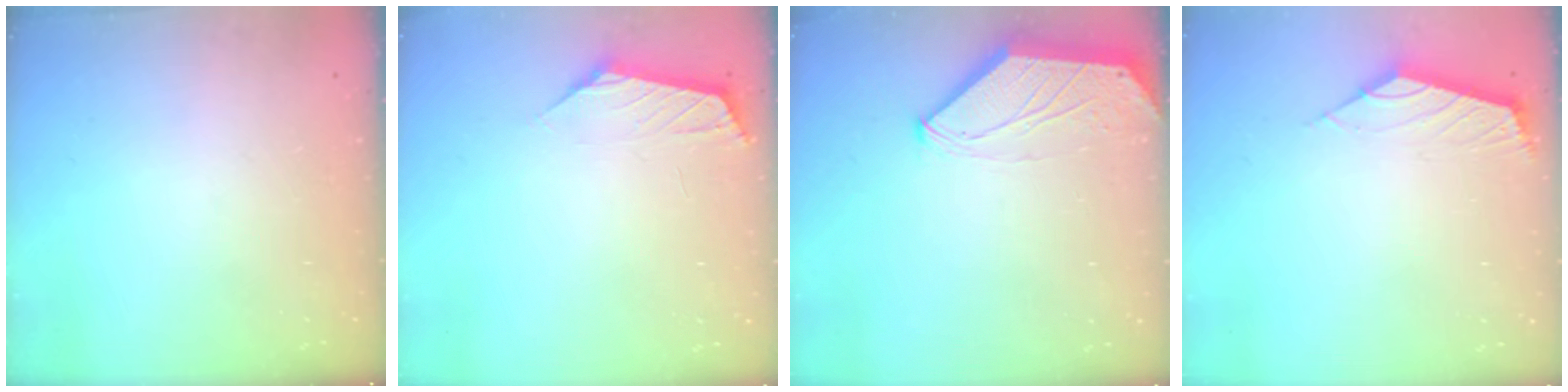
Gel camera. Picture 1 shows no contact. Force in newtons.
{"total": 0.8, "press": 0.6, "slide": 0.4}
{"total": 0.0}
{"total": 2.6, "press": 2.5, "slide": 0.7}